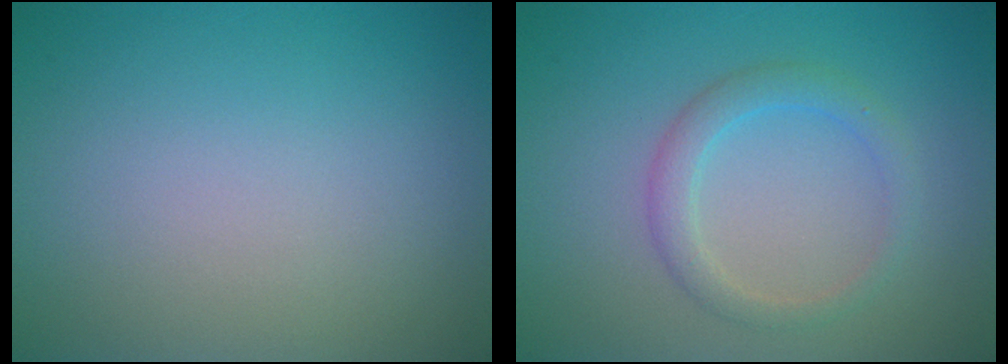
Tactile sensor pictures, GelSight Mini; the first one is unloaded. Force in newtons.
{"total": 2.3, "press": 2.3, "slide": 0.1}